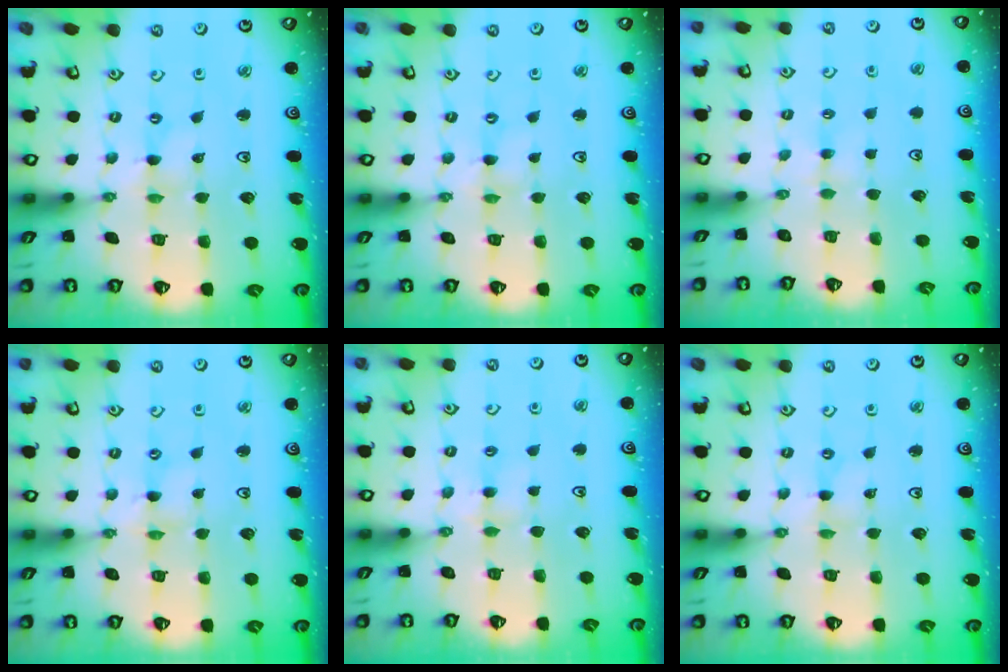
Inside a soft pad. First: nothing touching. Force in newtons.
{"total": 0.0}
{"total": 1.5, "press": 1.5, "slide": 0.4}
{"total": 1.4, "press": 1.4, "slide": 0.2}
{"total": 3.9, "press": 3.9, "slide": 0.4}
{"total": 0.0}